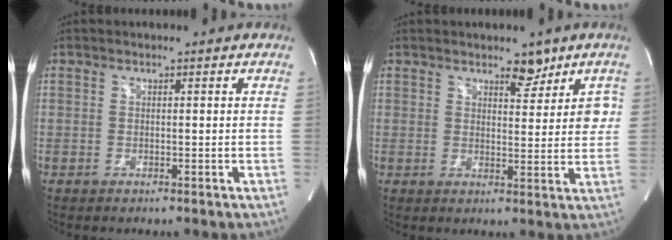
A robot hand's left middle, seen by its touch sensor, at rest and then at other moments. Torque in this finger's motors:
{"motor_torque": [0.55, -0.43, 0.32, 0.05]}